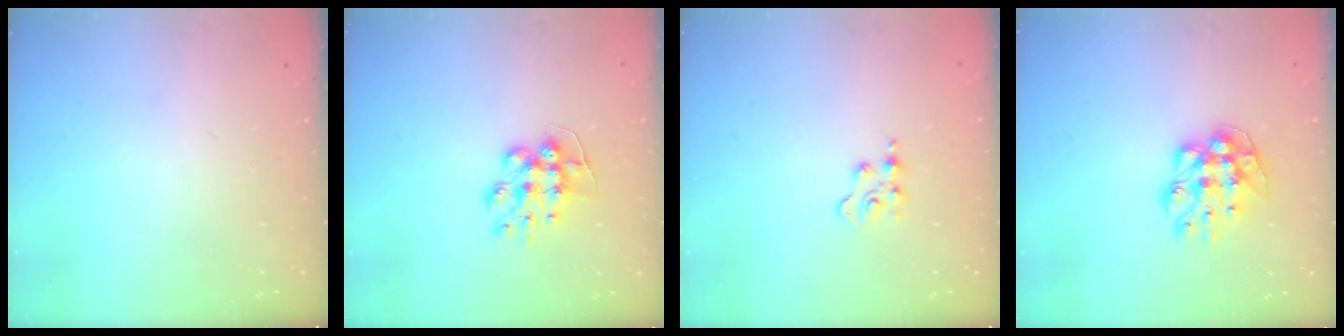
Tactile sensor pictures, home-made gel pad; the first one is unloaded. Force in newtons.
{"total": 10.4, "press": 10.4, "slide": 0.8}
{"total": 2.9, "press": 2.9, "slide": 0.4}
{"total": 9.7, "press": 9.7, "slide": 0.4}